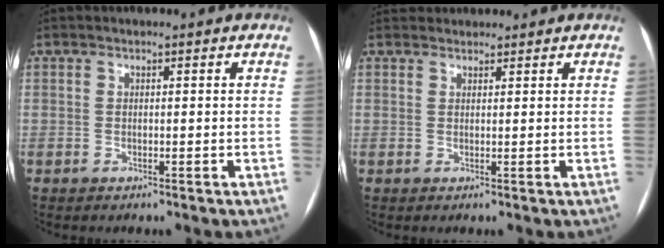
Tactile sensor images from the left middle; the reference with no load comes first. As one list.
[{"total": 2.7, "force": [2.6, 0.9, 0.0], "torque": [0.004, 0.030, 0.042]}]